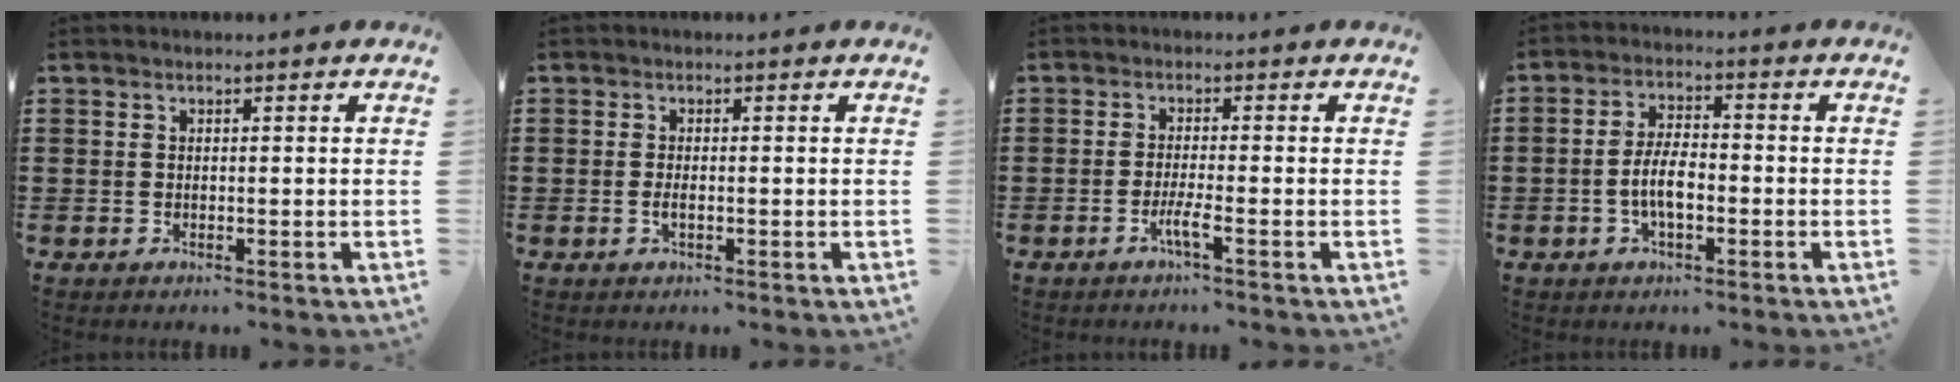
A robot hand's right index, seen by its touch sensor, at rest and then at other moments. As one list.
[{"total": 1.3, "force": [-0.4, 0.3, 1.2], "torque": [-0.023, -0.001, -0.006]}, {"total": 3.1, "force": [-1.7, -0.1, 2.6], "torque": [-0.051, -0.006, -0.035]}, {"total": 5.3, "force": [-1.5, 2.0, 4.7], "torque": [-0.103, -0.001, -0.031]}]